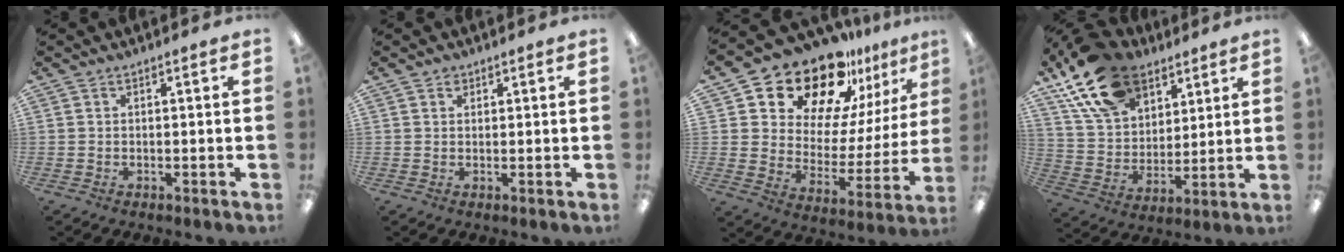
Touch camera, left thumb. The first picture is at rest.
{"total": 1.5, "force": [1.0, 1.0, 0.4], "torque": [-0.001, -0.002, 0.017]}
{"total": 22.0, "force": [18.1, 9.5, 8.1], "torque": [-0.144, -0.134, 0.319]}
{"total": 19.8, "force": [12.6, 12.1, 9.3], "torque": [-0.177, -0.052, 0.233]}